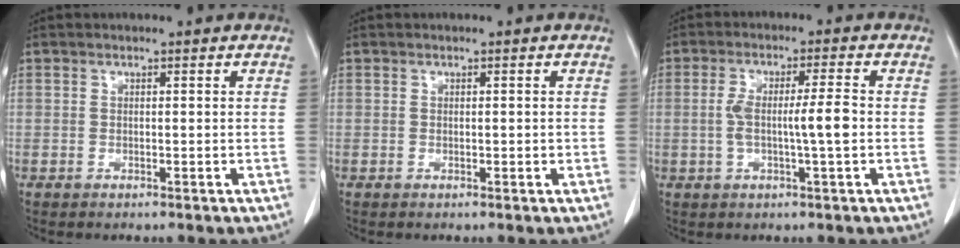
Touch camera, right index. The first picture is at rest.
{"total": 0.8, "force": [-0.1, 0.4, 0.6], "torque": [-0.009, -0.001, -0.001]}
{"total": 6.1, "force": [-0.6, 0.2, 6.1], "torque": [-0.117, 0.009, -0.009]}